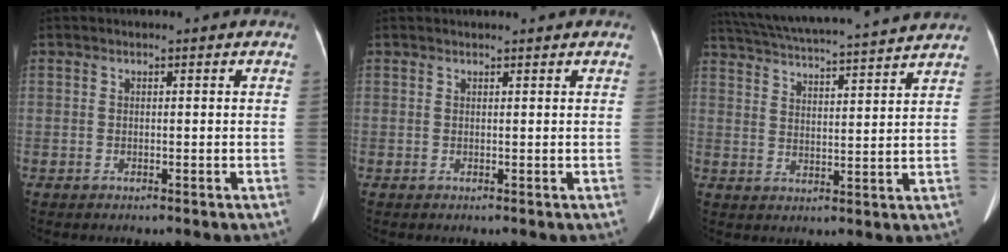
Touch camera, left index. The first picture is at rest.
{"total": 2.7, "force": [2.7, 0.3, 0.6], "torque": [-0.007, 0.025, 0.034]}
{"total": 19.7, "force": [18.1, 0.1, 7.8], "torque": [-0.144, 0.017, 0.262]}